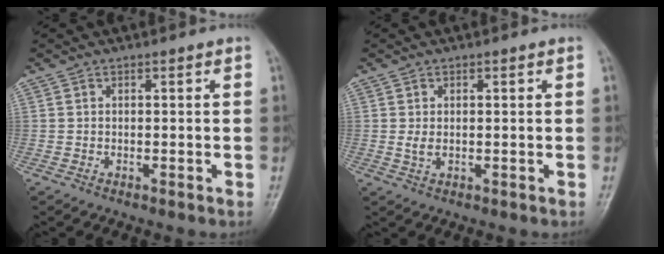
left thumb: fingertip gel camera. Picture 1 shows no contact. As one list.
[{"total": 1.9, "force": [0.1, 1.1, 1.6], "torque": [-0.034, 0.003, 0.005]}]